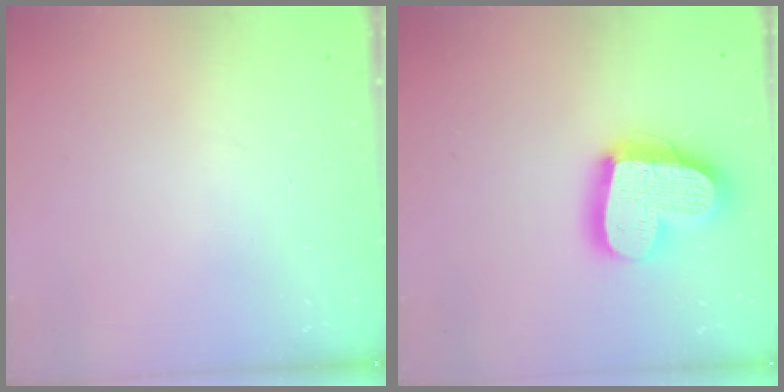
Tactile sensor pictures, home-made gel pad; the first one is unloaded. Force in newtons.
{"total": 20.5, "press": 20.4, "slide": 1.8}